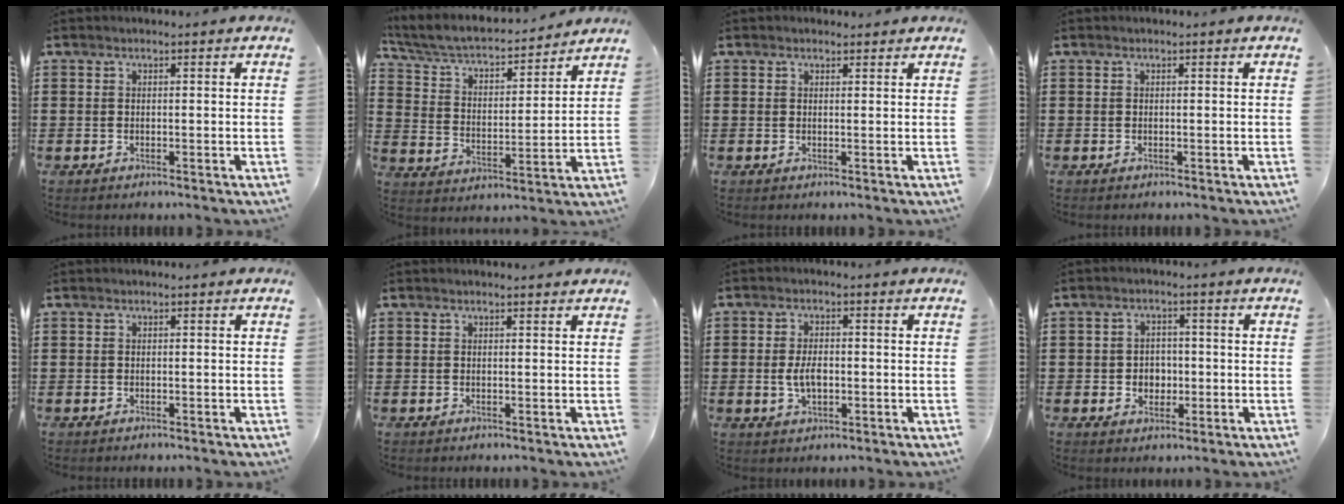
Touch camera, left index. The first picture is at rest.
{"total": 5.1, "force": [4.5, 1.1, 2.1], "torque": [-0.062, -0.033, 0.070]}
{"total": 0.9, "force": [0.8, 0.4, 0.1], "torque": [-0.004, 0.003, 0.016]}
{"total": 0.0}
{"total": 0.0}
{"total": 0.7, "force": [0.7, 0.1, 0.3], "torque": [-0.006, 0.000, 0.013]}
{"total": 4.1, "force": [-0.4, 2.2, 3.4], "torque": [-0.072, 0.002, -0.009]}
{"total": 3.3, "force": [-0.4, 2.8, 1.6], "torque": [-0.031, 0.003, -0.014]}